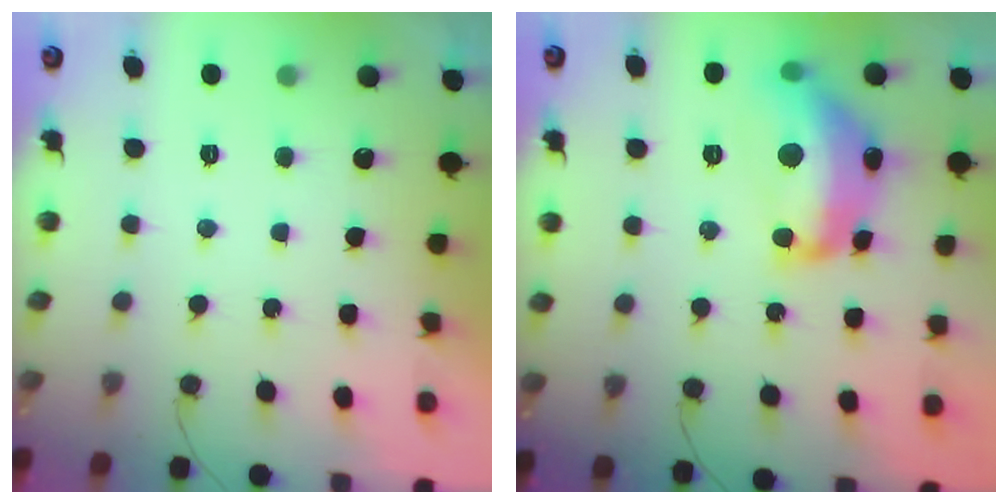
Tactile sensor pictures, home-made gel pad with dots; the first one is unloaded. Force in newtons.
{"total": 16.9, "press": 16.8, "slide": 1.4}